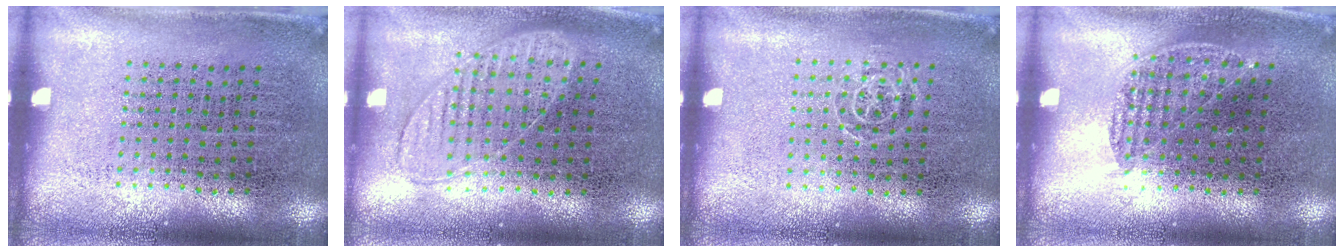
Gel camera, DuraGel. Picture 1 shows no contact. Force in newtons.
{"total": 0.9, "press": 0.9, "slide": 0.4}
{"total": 0.7, "press": 0.5, "slide": 0.5}
{"total": 0.7, "press": 0.6, "slide": 0.4}